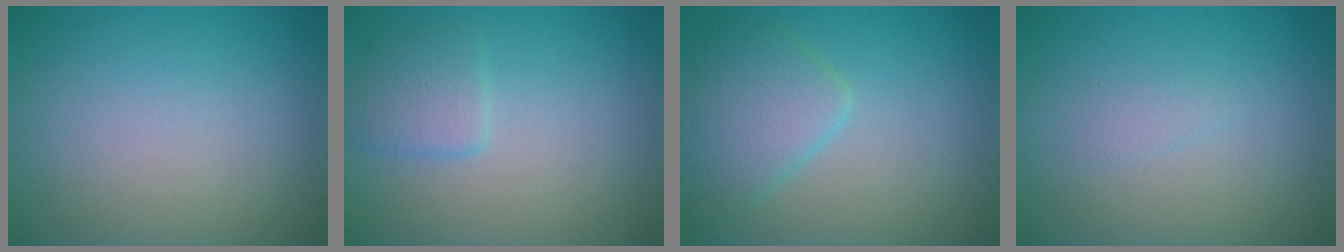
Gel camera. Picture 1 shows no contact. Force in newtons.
{"total": 2.0, "press": 2.0, "slide": 0.1}
{"total": 3.9, "press": 3.9, "slide": 0.1}
{"total": 0.7, "press": 0.7, "slide": 0.1}